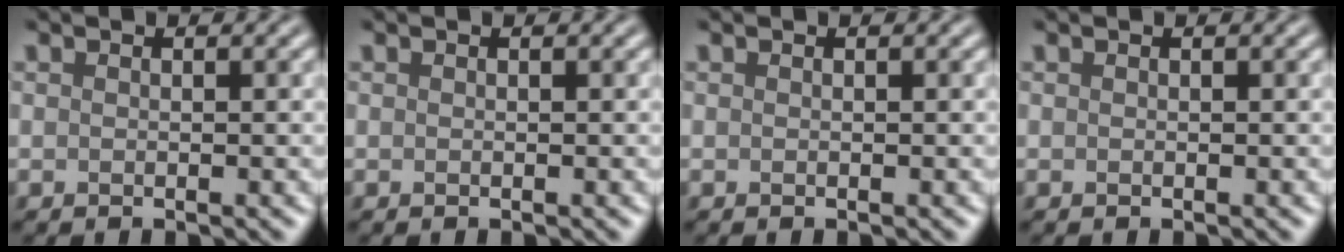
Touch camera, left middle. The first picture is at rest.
{"total": 0.0}
{"total": 0.0}
{"total": 0.0}